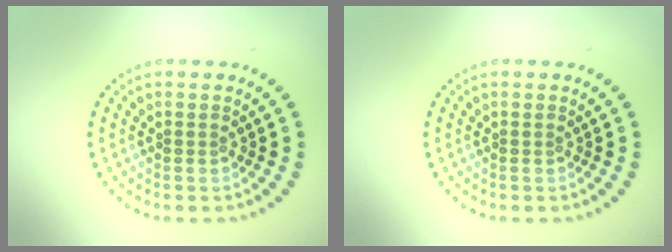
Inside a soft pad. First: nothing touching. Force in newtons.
{"total": 0.0}